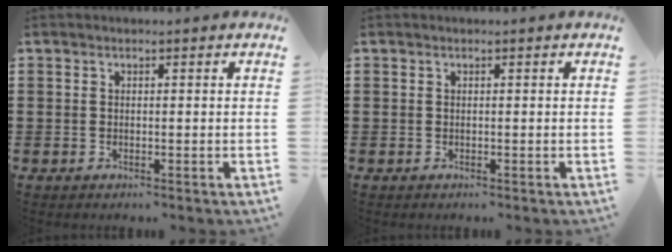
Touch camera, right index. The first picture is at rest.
{"total": 0.0}